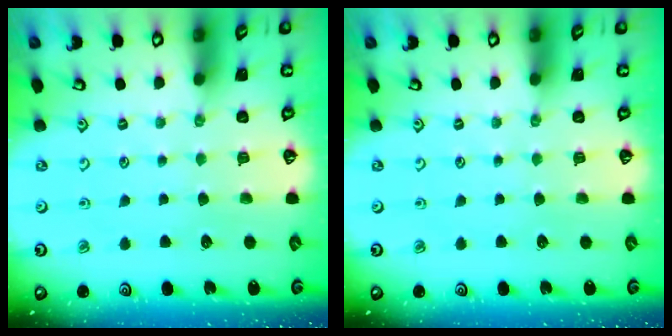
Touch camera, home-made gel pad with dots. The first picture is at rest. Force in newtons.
{"total": 0.0}